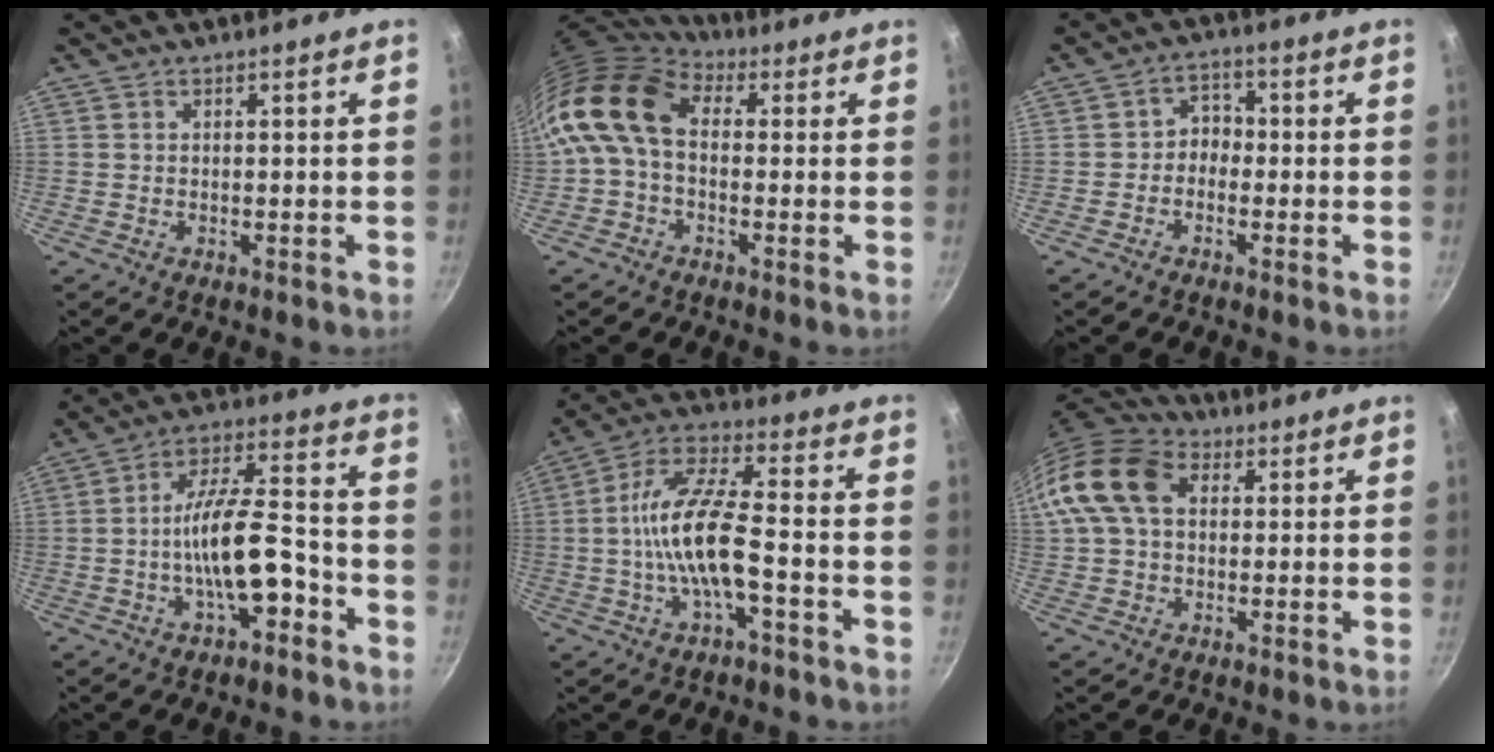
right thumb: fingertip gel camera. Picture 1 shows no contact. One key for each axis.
{"total": 12.6, "fx": 0.8, "fy": 8.6, "fz": 9.1, "tx": -0.164, "ty": 0.024, "tz": -0.006}
{"total": 3.7, "fx": -1.1, "fy": 3.0, "fz": 1.8, "tx": -0.008, "ty": 0.021, "tz": -0.029}
{"total": 13.4, "fx": -4.9, "fy": 5.0, "fz": 11.5, "tx": -0.177, "ty": 0.052, "tz": -0.086}
{"total": 13.4, "fx": -3.1, "fy": 4.2, "fz": 12.3, "tx": -0.241, "ty": 0.038, "tz": -0.070}
{"total": 13.5, "fx": 2.7, "fy": 9.5, "fz": 9.2, "tx": -0.160, "ty": 0.024, "tz": 0.031}